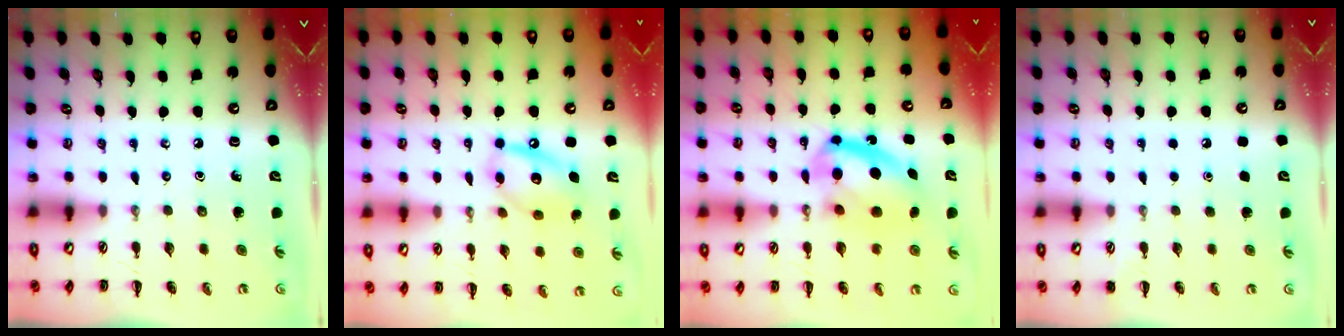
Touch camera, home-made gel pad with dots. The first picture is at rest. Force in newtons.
{"total": 12.8, "press": 12.6, "slide": 2.3}
{"total": 12.3, "press": 11.9, "slide": 2.9}
{"total": 1.6, "press": 1.6, "slide": 0.1}